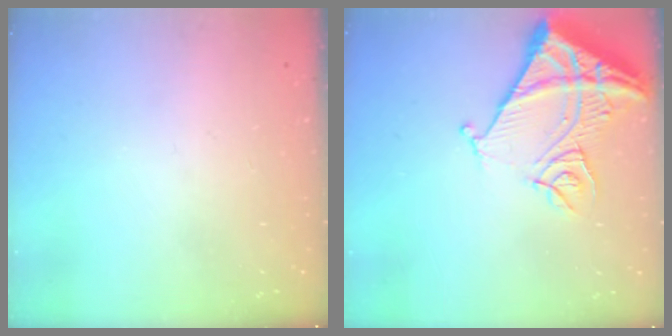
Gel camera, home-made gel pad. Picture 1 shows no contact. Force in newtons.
{"total": 14.7, "press": 14.6, "slide": 1.6}